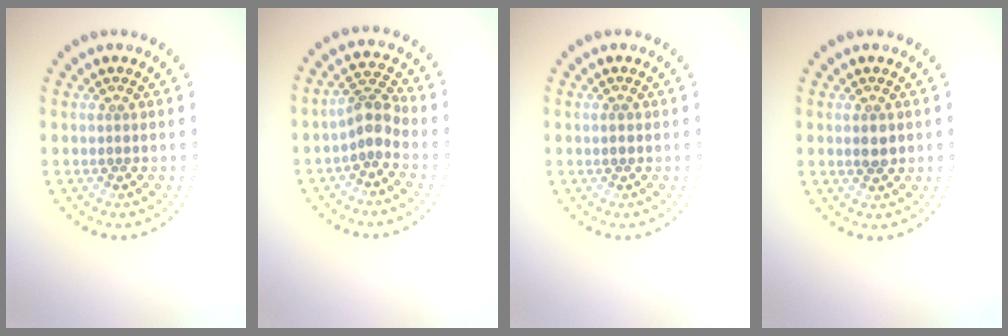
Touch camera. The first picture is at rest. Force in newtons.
{"total": 2.6, "press": 1.9, "slide": 1.8}
{"total": 0.7, "press": 0.7, "slide": 0.0}
{"total": 1.5, "press": 1.5, "slide": 0.1}